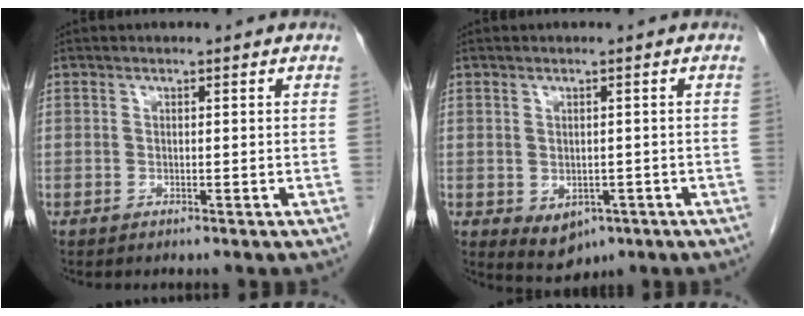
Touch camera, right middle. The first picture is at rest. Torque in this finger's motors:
{"motor_torque": [0.43, -0.43, 0.24, 0.05]}